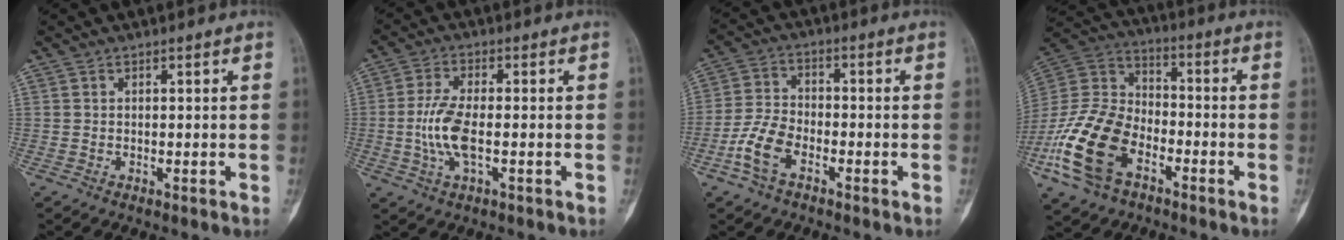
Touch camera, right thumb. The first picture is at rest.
{"total": 7.7, "force": [-1.2, 3.0, 7.0], "torque": [-0.159, 0.007, -0.024]}
{"total": 7.6, "force": [-3.8, 4.3, 5.0], "torque": [-0.107, 0.022, -0.080]}
{"total": 18.2, "force": [-8.1, 11.1, 12.0], "torque": [-0.242, 0.046, -0.162]}